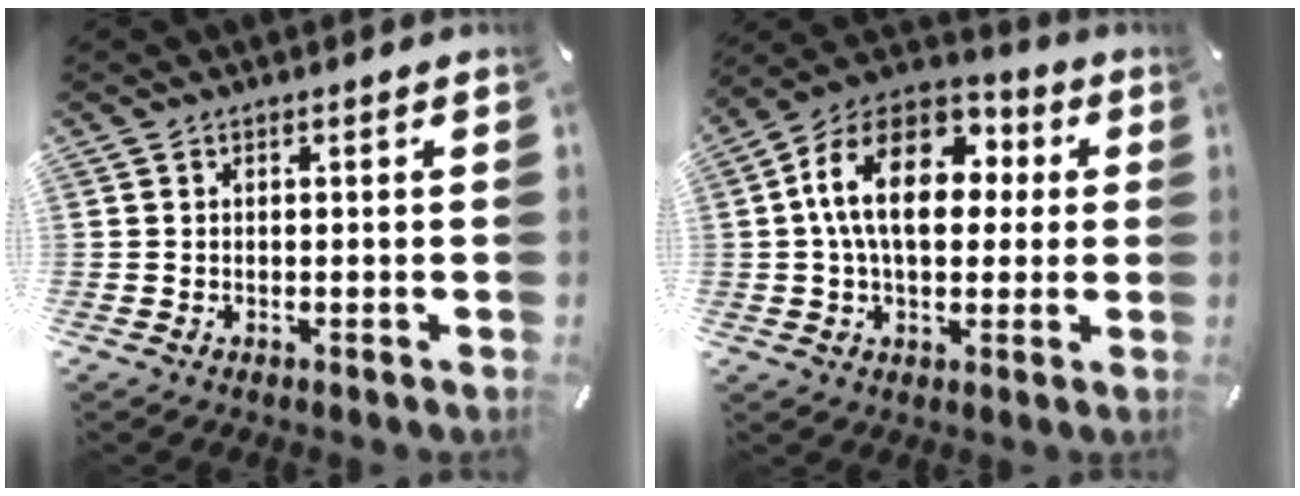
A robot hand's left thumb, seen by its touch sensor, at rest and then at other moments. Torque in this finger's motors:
{"motor_torque": [0.09, 1.98, 1.57, -1.21, 0.61]}